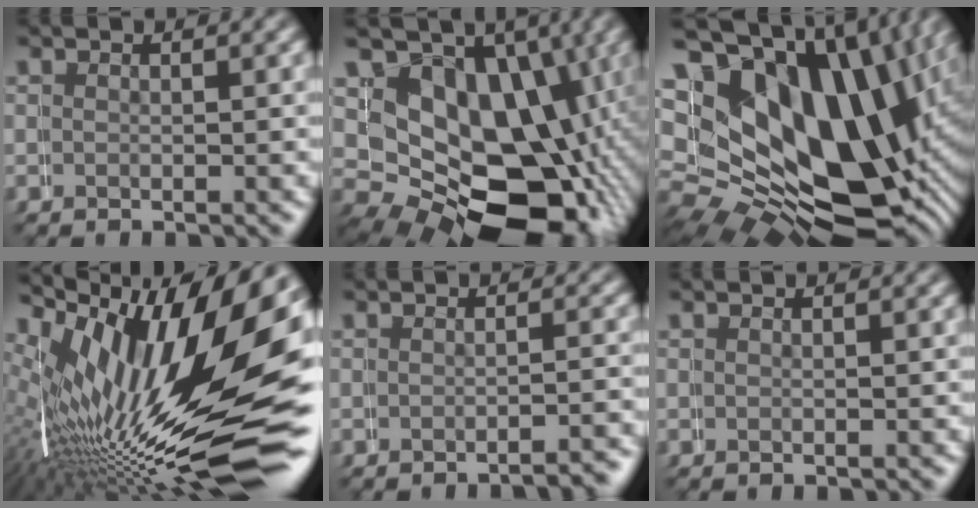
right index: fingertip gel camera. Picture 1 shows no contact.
{"total": 19.9, "force": [-3.4, 15.3, 12.3], "torque": [-0.223, -0.067, -0.036]}
{"total": 26.1, "force": [2.1, 19.0, 17.8], "torque": [-0.309, -0.028, 0.033]}
{"total": 17.4, "force": [-1.1, 7.7, 15.6], "torque": [-0.212, 0.005, -0.008]}
{"total": 2.7, "force": [-2.5, 0.3, 1.0], "torque": [-0.002, 0.006, -0.042]}
{"total": 0.0}